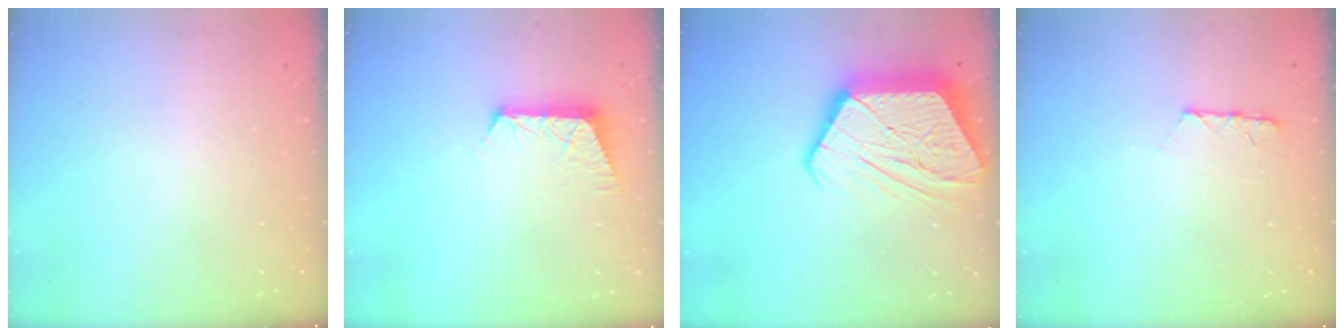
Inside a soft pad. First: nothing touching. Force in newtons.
{"total": 6.8, "press": 6.8, "slide": 0.5}
{"total": 20.5, "press": 20.5, "slide": 1.6}
{"total": 5.9, "press": 5.9, "slide": 0.5}